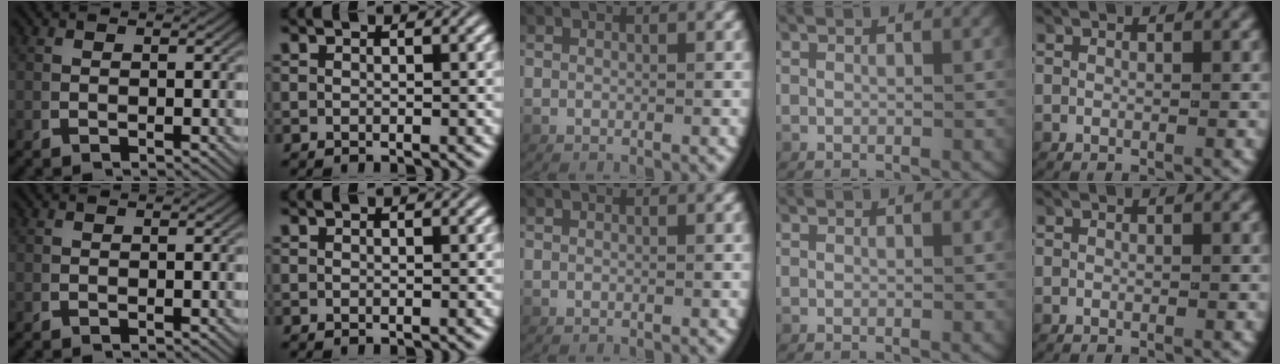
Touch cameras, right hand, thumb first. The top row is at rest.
{}